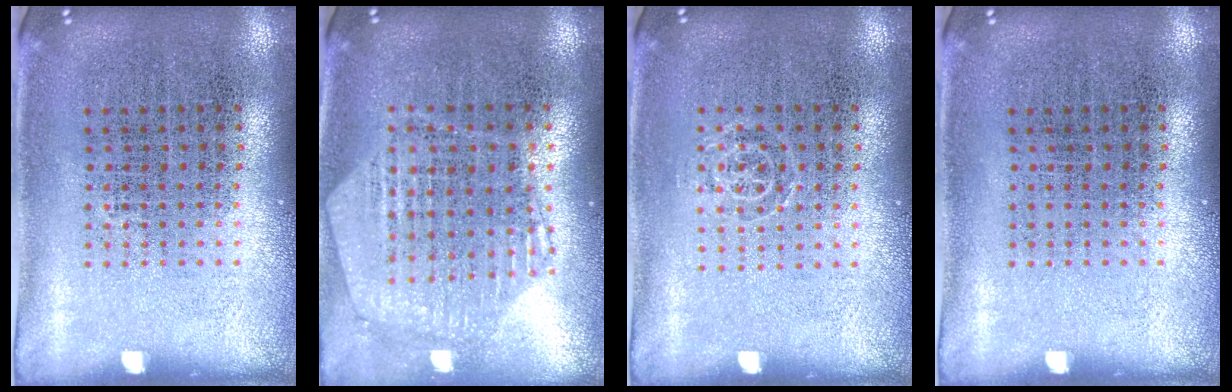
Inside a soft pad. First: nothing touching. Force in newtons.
{"total": 1.1, "press": 1.1, "slide": 0.2}
{"total": 0.6, "press": 0.4, "slide": 0.4}
{"total": 0.0}